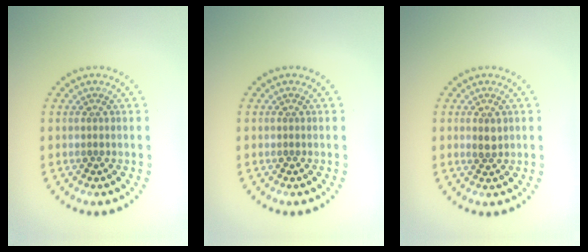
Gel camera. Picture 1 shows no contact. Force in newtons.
{"total": 0.0}
{"total": 1.2, "press": 1.1, "slide": 0.5}